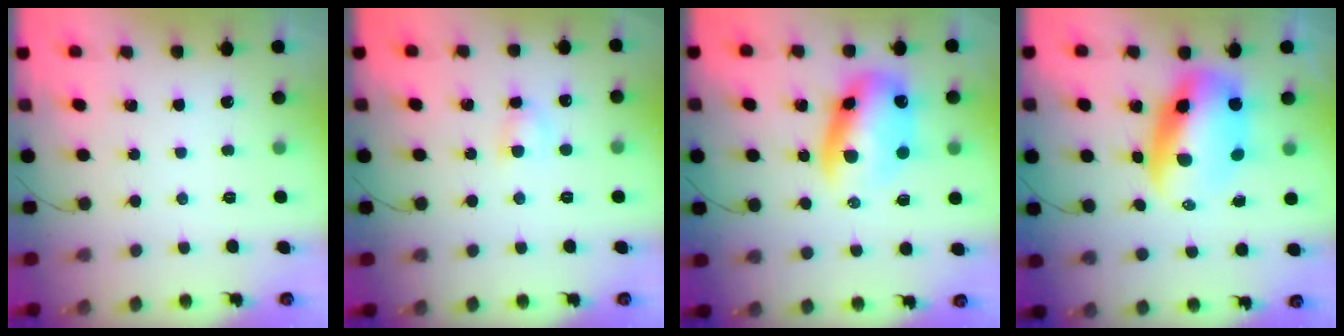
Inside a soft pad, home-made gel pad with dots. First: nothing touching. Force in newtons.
{"total": 2.7, "press": 2.5, "slide": 1.0}
{"total": 12.3, "press": 11.9, "slide": 3.1}
{"total": 12.1, "press": 11.6, "slide": 3.2}